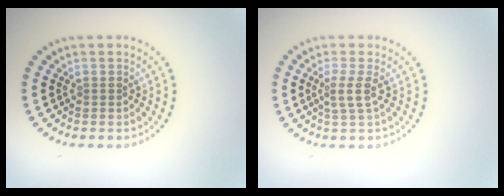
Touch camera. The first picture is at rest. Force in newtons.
{"total": 1.9, "press": 1.4, "slide": 1.2}